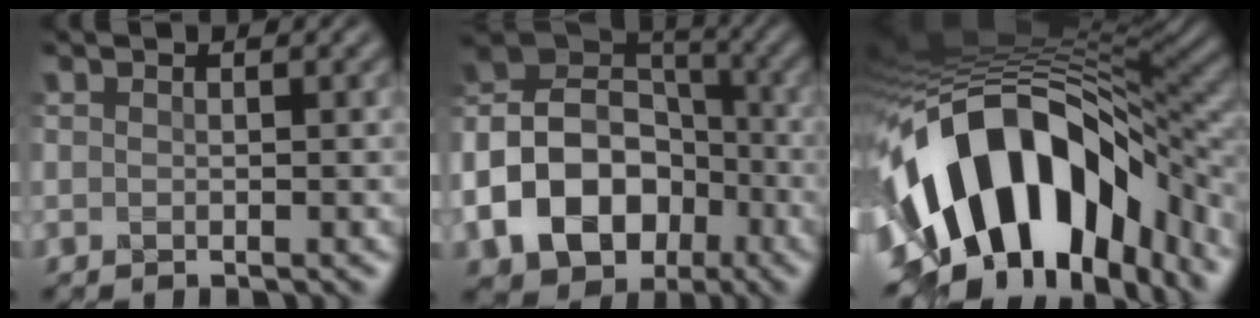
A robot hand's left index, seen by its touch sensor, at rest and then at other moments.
{"total": 12.8, "force": [-4.5, 9.8, 6.8], "torque": [-0.142, -0.001, -0.093]}
{"total": 15.4, "force": [-4.3, 8.8, 11.8], "torque": [-0.191, 0.014, -0.069]}